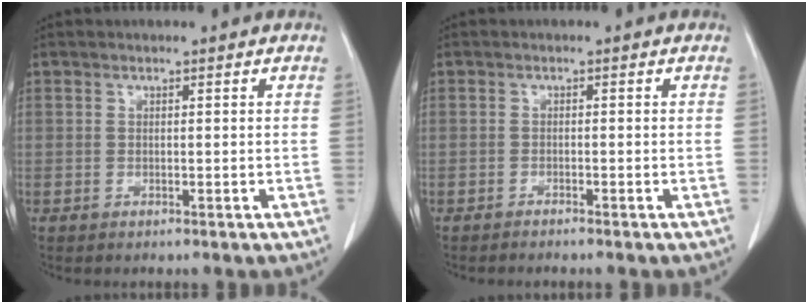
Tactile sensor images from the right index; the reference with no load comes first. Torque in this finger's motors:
{"motor_torque": [0.01, 0.02, -0.06, 0.01]}